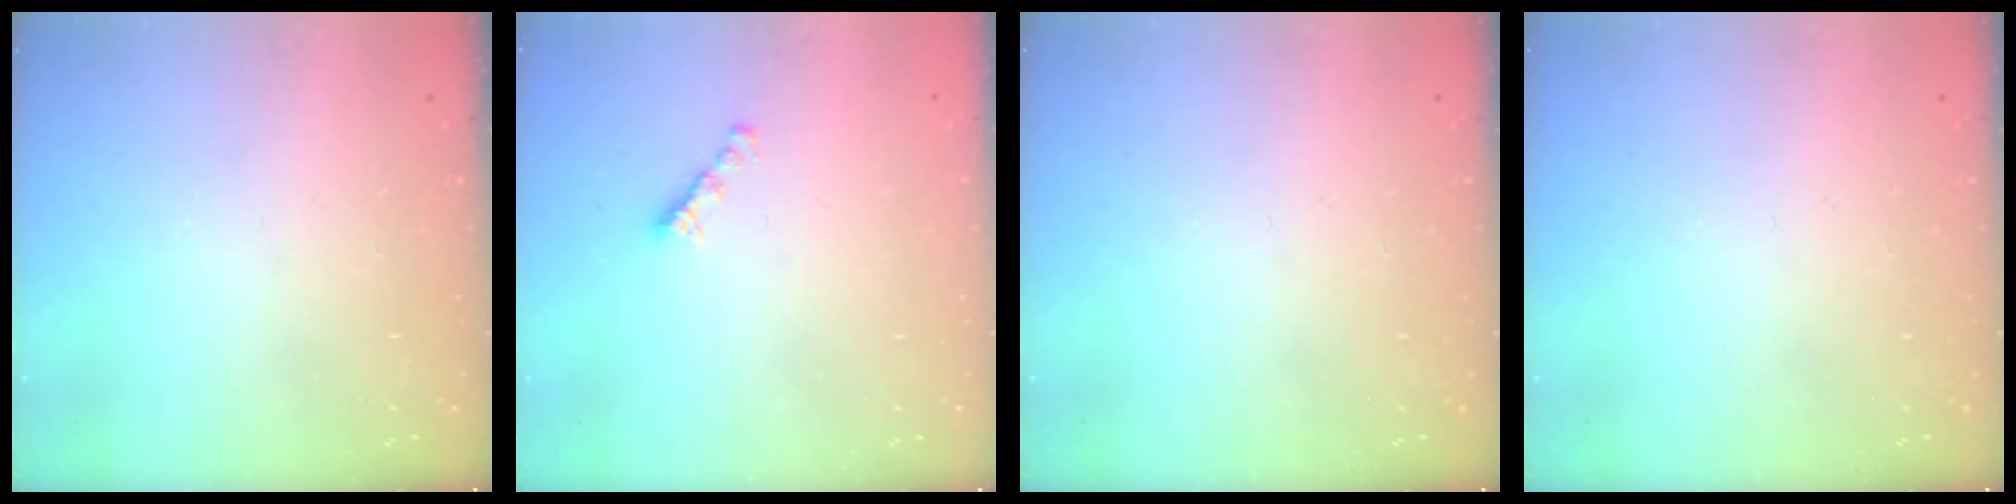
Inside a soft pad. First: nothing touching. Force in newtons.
{"total": 2.7, "press": 2.6, "slide": 0.8}
{"total": 0.0}
{"total": 0.0}